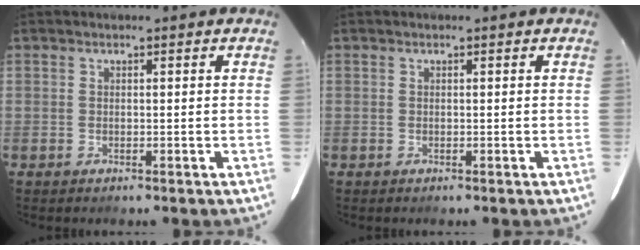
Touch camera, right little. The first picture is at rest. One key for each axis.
{"total": 0.0}